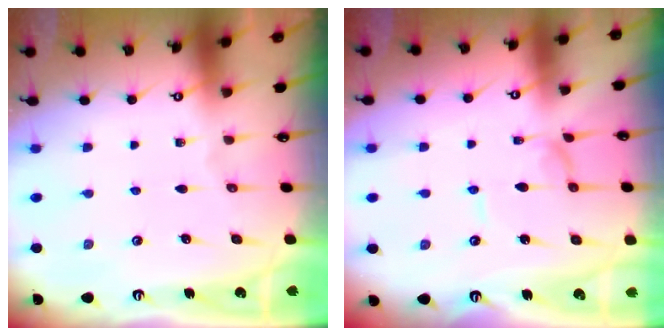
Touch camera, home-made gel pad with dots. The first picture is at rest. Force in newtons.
{"total": 0.0}